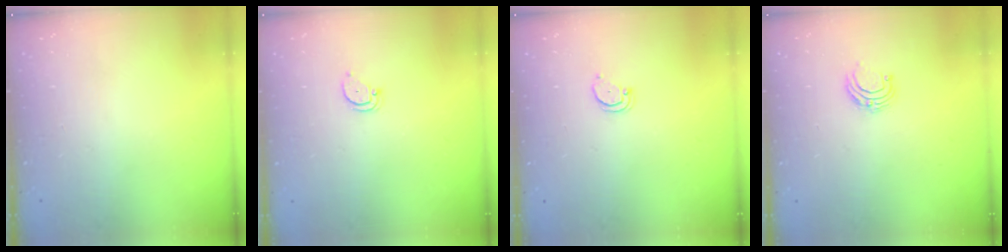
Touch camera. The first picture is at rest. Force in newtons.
{"total": 2.6, "press": 2.6, "slide": 0.0}
{"total": 2.5, "press": 2.5, "slide": 0.2}
{"total": 5.0, "press": 5.0, "slide": 0.5}